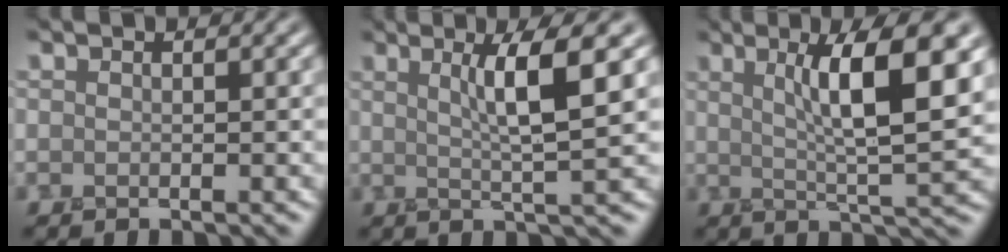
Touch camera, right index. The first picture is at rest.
{"total": 5.1, "force": [1.8, 0.6, 4.8], "torque": [-0.069, 0.006, 0.029]}
{"total": 8.1, "force": [2.7, 1.5, 7.5], "torque": [-0.101, 0.008, 0.042]}